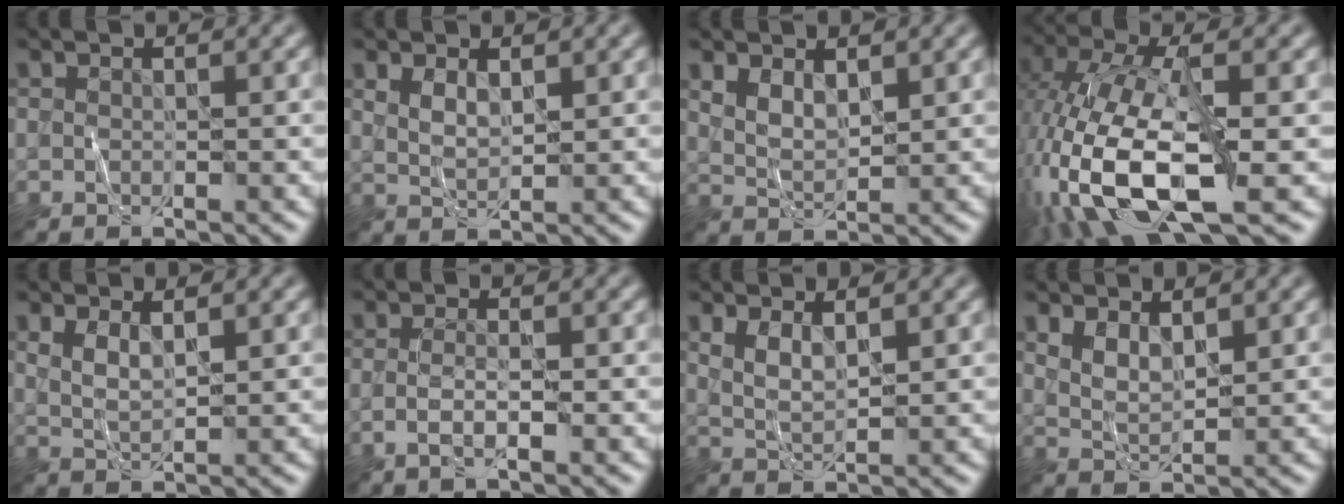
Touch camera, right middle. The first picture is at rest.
{"total": 1.9, "force": [1.0, 0.8, 1.4], "torque": [-0.030, -0.003, 0.024]}
{"total": 2.4, "force": [1.3, 1.2, 1.7], "torque": [-0.038, -0.005, 0.032]}
{"total": 12.2, "force": [-3.8, 5.3, 10.3], "torque": [-0.229, 0.000, -0.078]}
{"total": 1.9, "force": [1.1, 0.5, 1.5], "torque": [-0.032, -0.006, 0.026]}
{"total": 1.7, "force": [-0.6, 0.3, 1.5], "torque": [-0.033, 0.001, -0.016]}
{"total": 2.3, "force": [1.3, 0.7, 1.7], "torque": [-0.037, -0.007, 0.030]}
{"total": 2.4, "force": [1.5, 0.9, 1.7], "torque": [-0.039, -0.008, 0.034]}